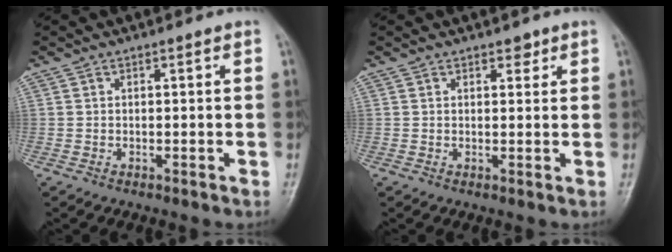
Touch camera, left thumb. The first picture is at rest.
{"total": 1.8, "force": [1.3, 1.0, 0.8], "torque": [0.002, -0.006, 0.014]}